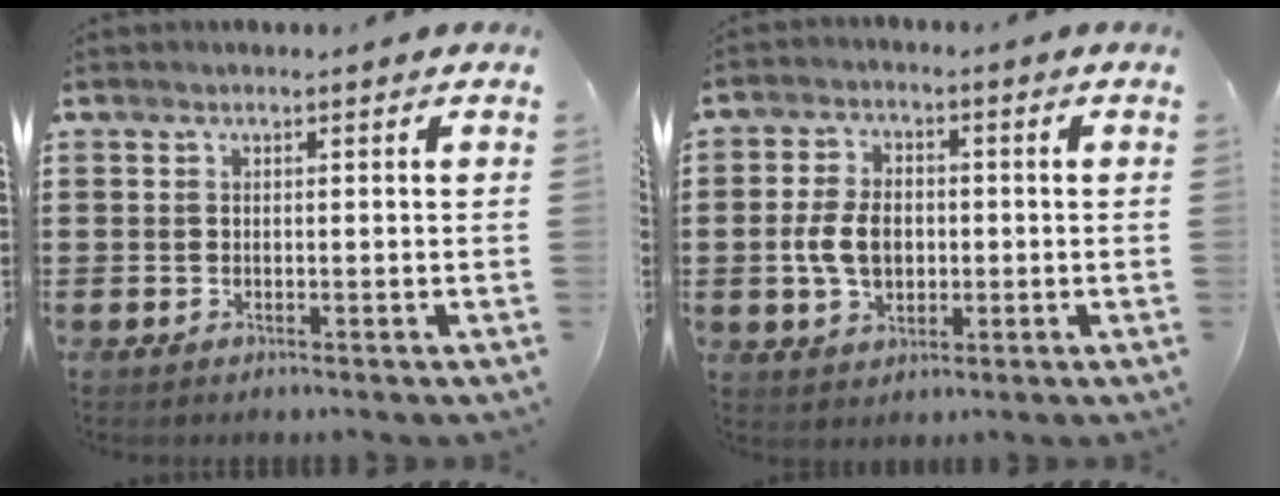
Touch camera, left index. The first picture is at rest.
{"total": 6.5, "force": [-0.6, 4.4, 4.7], "torque": [-0.105, 0.003, -0.019]}